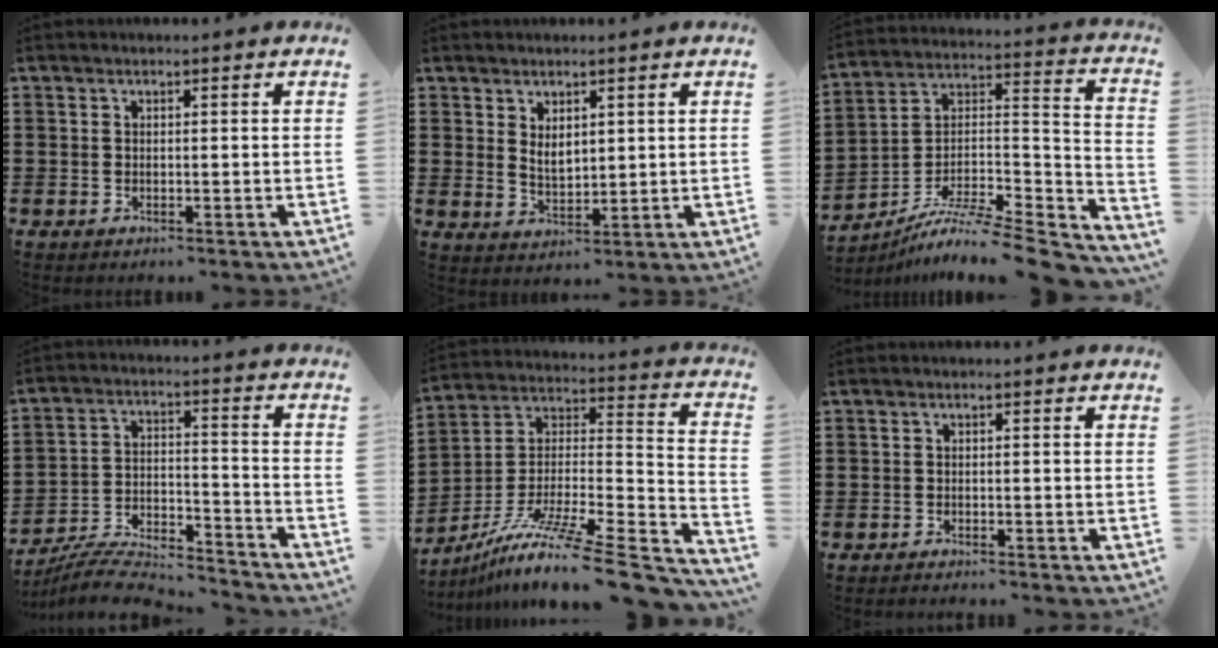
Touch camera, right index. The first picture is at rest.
{"total": 2.9, "force": [1.7, 1.7, 1.7], "torque": [-0.030, 0.003, 0.029]}
{"total": 9.5, "force": [-7.6, 1.4, 5.5], "torque": [-0.097, 0.005, -0.151]}
{"total": 7.4, "force": [-7.1, 0.9, 1.9], "torque": [-0.041, 0.003, -0.143]}
{"total": 13.0, "force": [-9.6, 0.9, 8.7], "torque": [-0.149, 0.006, -0.175]}
{"total": 0.9, "force": [-0.9, -0.1, 0.0], "torque": [-0.002, 0.001, -0.019]}